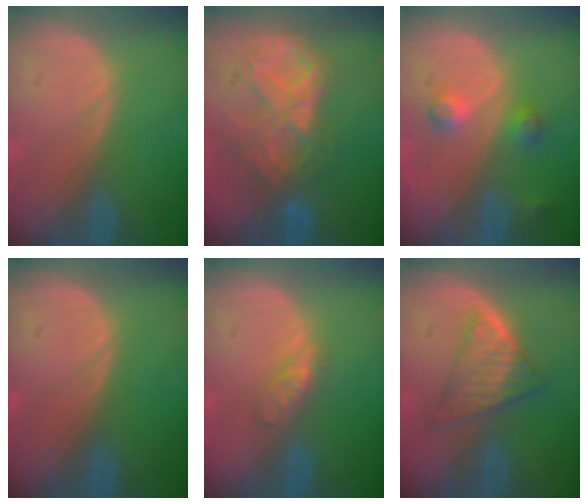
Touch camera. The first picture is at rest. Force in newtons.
{"total": 9.1, "press": 7.8, "slide": 4.7}
{"total": 3.7, "press": 3.7, "slide": 0.4}
{"total": 0.0}
{"total": 2.7, "press": 2.7, "slide": 0.3}
{"total": 5.9, "press": 5.7, "slide": 1.8}